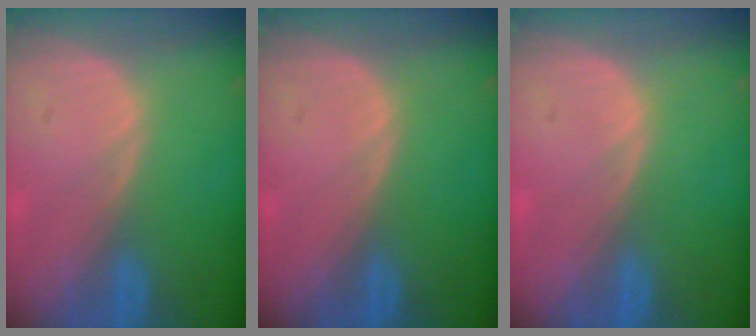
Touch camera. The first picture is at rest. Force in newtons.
{"total": 0.0}
{"total": 0.0}